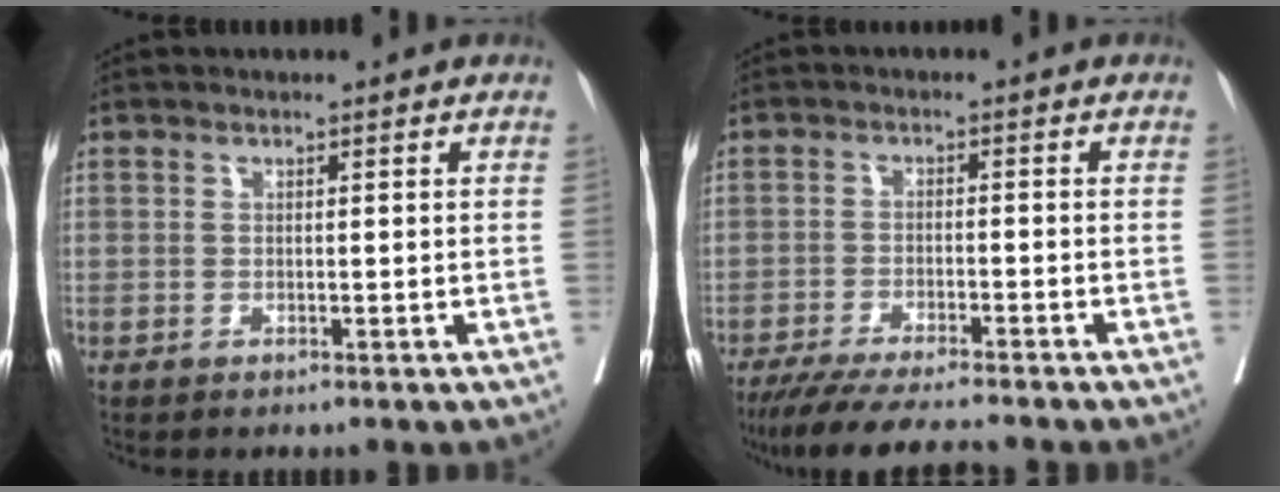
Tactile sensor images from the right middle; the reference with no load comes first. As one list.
[{"total": 10.3, "force": [-9.0, 0.4, 5.0], "torque": [-0.069, -0.025, -0.143]}]